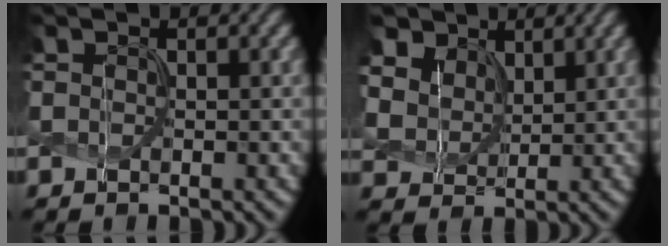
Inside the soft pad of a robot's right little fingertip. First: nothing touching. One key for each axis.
{"total": 7.8, "fx": 4.9, "fy": 5.1, "fz": 3.3, "tx": -0.127, "ty": 0.005, "tz": 0.096}